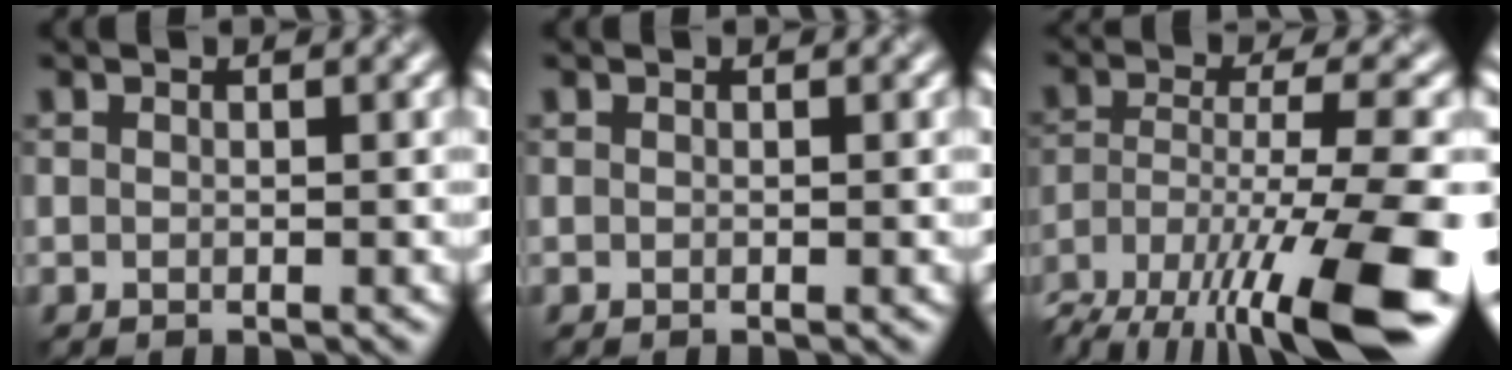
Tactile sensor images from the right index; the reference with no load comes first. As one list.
[{"total": 0.0}, {"total": 13.0, "force": [-8.5, 3.6, 9.1], "torque": [-0.176, -0.007, -0.125]}]